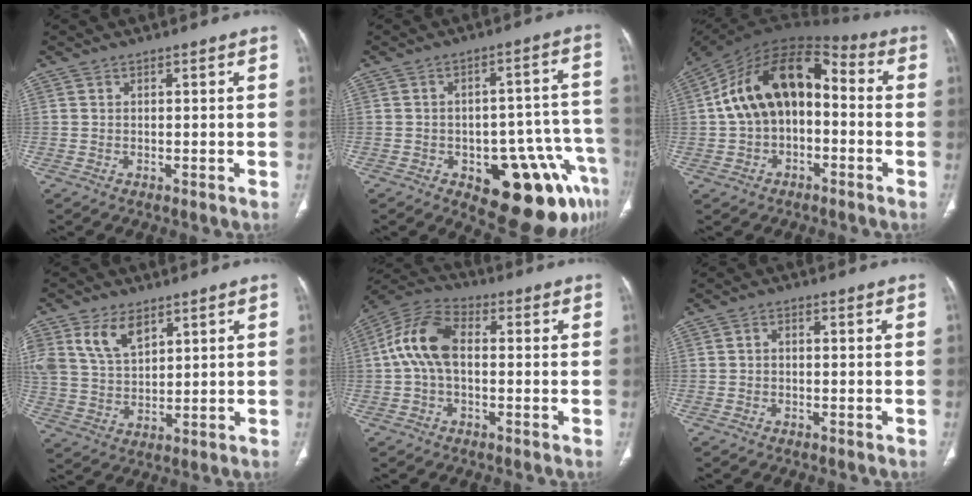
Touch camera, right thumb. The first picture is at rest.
{"total": 19.2, "force": [-9.0, 8.6, 14.6], "torque": [-0.116, 0.062, -0.103]}
{"total": 17.4, "force": [-0.1, 11.1, 13.5], "torque": [-0.210, 0.055, -0.013]}
{"total": 9.7, "force": [5.2, 5.6, 5.9], "torque": [-0.102, -0.014, 0.111]}
{"total": 11.2, "force": [0.4, 6.6, 9.0], "torque": [-0.183, 0.031, -0.002]}
{"total": 1.2, "force": [-0.2, 0.9, 0.8], "torque": [-0.008, 0.005, -0.007]}